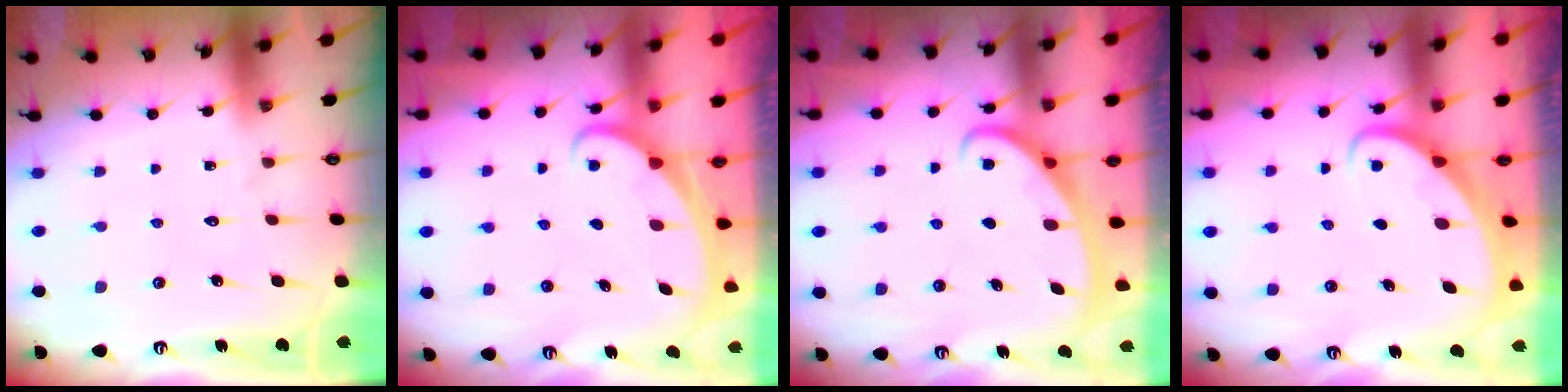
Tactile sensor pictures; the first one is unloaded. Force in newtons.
{"total": 1.7, "press": 1.7, "slide": 0.1}
{"total": 2.9, "press": 2.9, "slide": 0.3}
{"total": 2.4, "press": 2.4, "slide": 0.2}